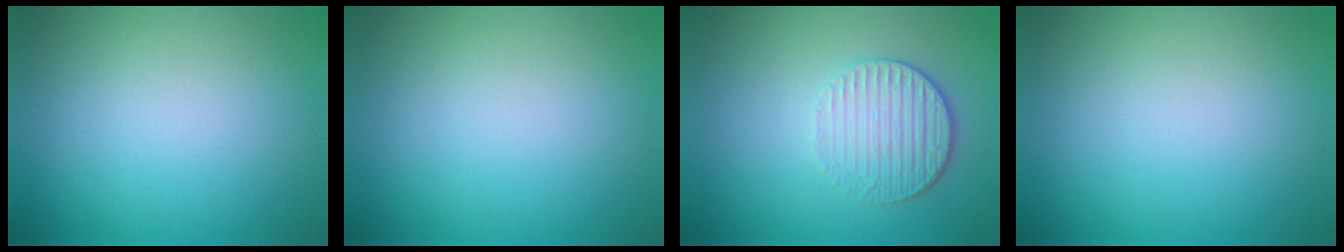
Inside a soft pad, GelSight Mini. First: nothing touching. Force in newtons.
{"total": 0.0}
{"total": 3.3, "press": 2.8, "slide": 1.8}
{"total": 0.0}